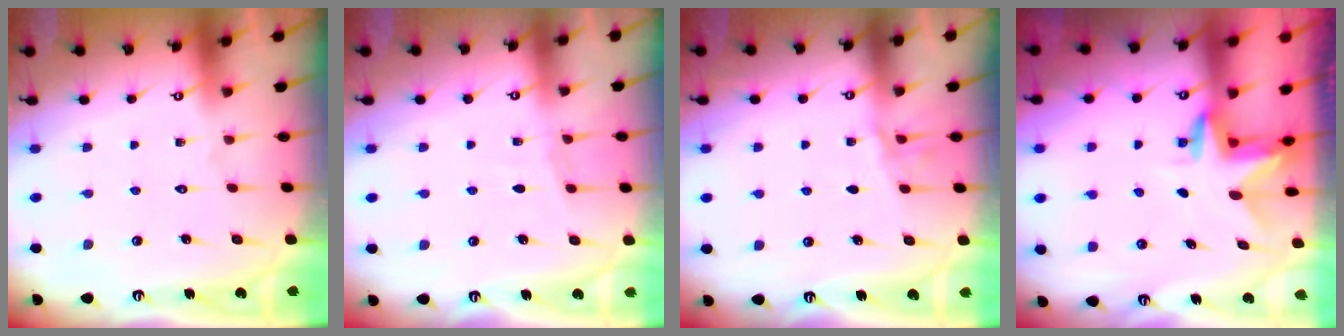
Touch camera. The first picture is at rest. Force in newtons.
{"total": 2.7, "press": 2.6, "slide": 0.4}
{"total": 2.6, "press": 2.6, "slide": 0.4}
{"total": 3.1, "press": 3.1, "slide": 0.2}